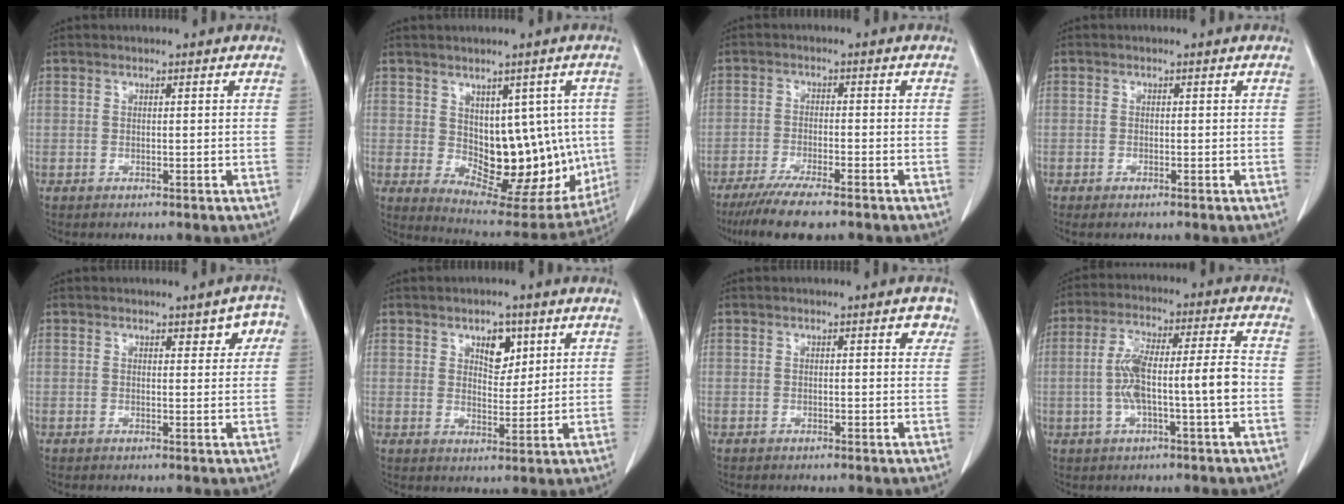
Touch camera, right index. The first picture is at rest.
{"total": 15.3, "force": [-0.2, 8.4, 12.8], "torque": [-0.156, 0.002, 0.027]}
{"total": 8.4, "force": [-6.7, 0.7, 5.1], "torque": [-0.082, -0.020, -0.107]}
{"total": 0.8, "force": [-0.6, 0.2, 0.5], "torque": [-0.012, -0.002, -0.005]}
{"total": 3.9, "force": [1.8, 1.7, 3.0], "torque": [-0.023, 0.009, 0.018]}
{"total": 4.9, "force": [2.5, 2.7, 3.2], "torque": [-0.046, 0.001, 0.042]}
{"total": 2.1, "force": [1.2, 0.9, 1.5], "torque": [-0.012, 0.000, 0.010]}
{"total": 10.2, "force": [-1.4, 0.9, 10.0], "torque": [-0.188, 0.024, -0.026]}